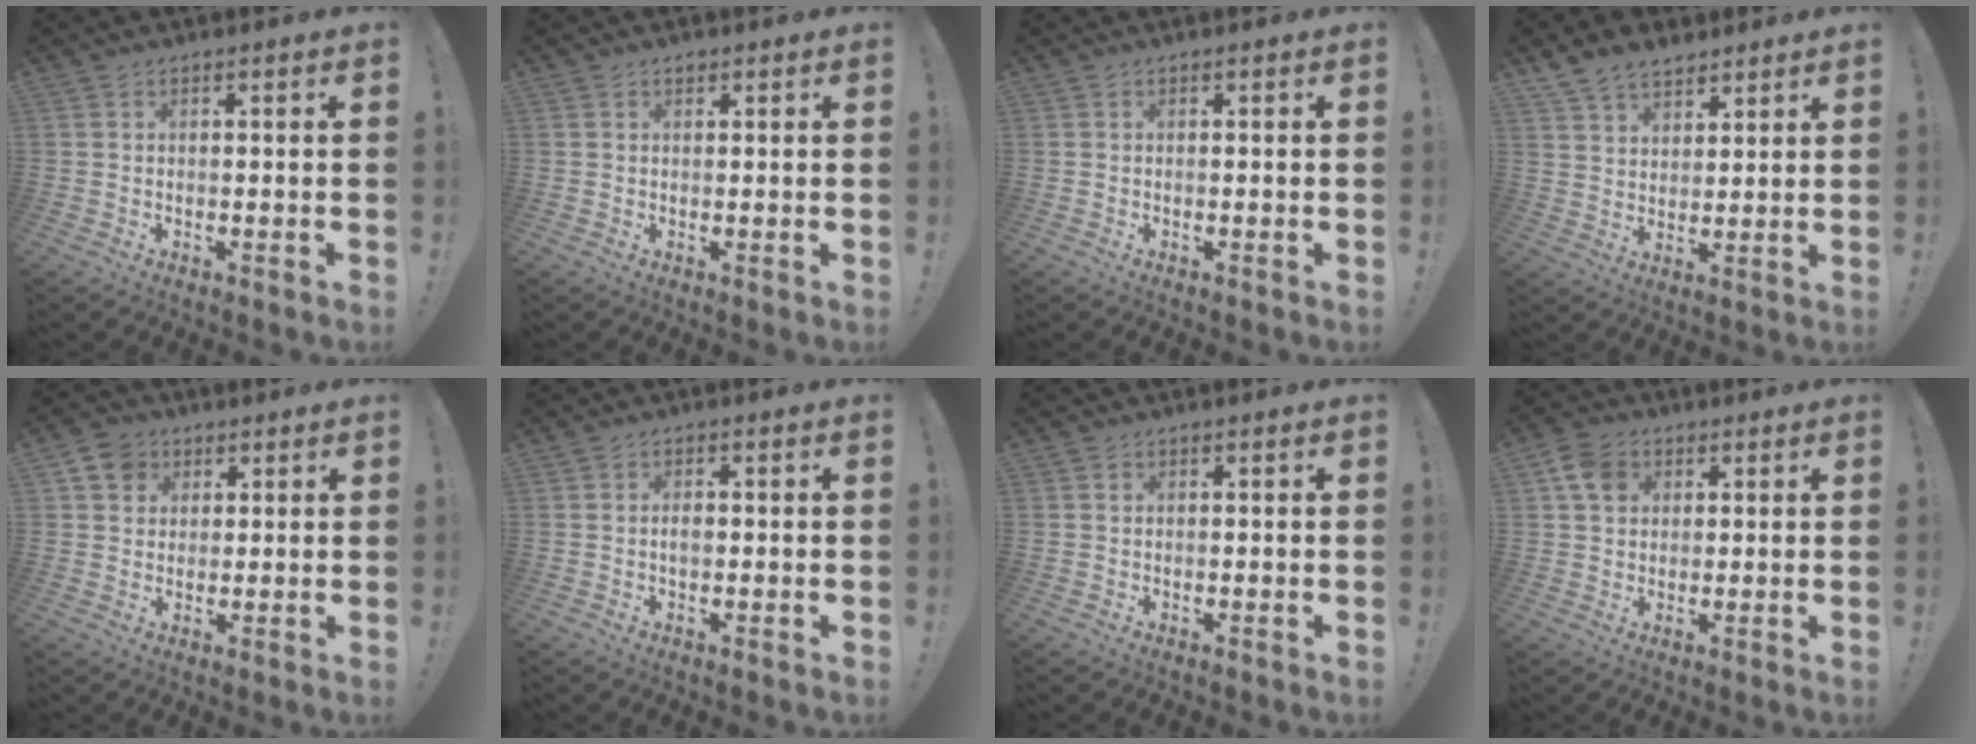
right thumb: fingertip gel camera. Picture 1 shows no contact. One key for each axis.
{"total": 0.5, "fx": 0.4, "fy": 0.4, "fz": 0.1, "tx": -0.001, "ty": 0.000, "tz": 0.007}
{"total": 0.0}
{"total": 8.5, "fx": 6.5, "fy": 4.7, "fz": 2.7, "tx": -0.051, "ty": -0.035, "tz": 0.128}
{"total": 6.8, "fx": 3.1, "fy": 5.7, "fz": 2.1, "tx": -0.039, "ty": -0.005, "tz": 0.063}
{"total": 1.5, "fx": -0.3, "fy": 0.8, "fz": 1.2, "tx": -0.016, "ty": 0.002, "tz": -0.007}
{"total": 0.5, "fx": 0.1, "fy": 0.5, "fz": 0.1, "tx": -0.002, "ty": 0.003, "tz": 0.002}
{"total": 7.8, "fx": 3.0, "fy": 6.1, "fz": 3.8, "tx": -0.060, "ty": -0.002, "tz": 0.061}